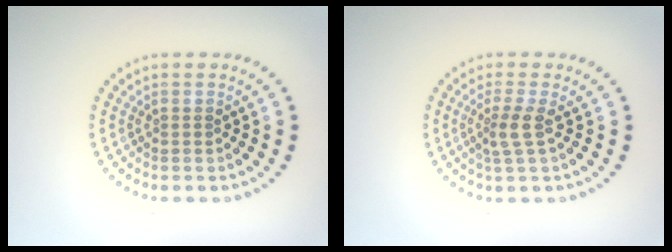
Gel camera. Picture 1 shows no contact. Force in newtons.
{"total": 2.0, "press": 1.6, "slide": 1.2}